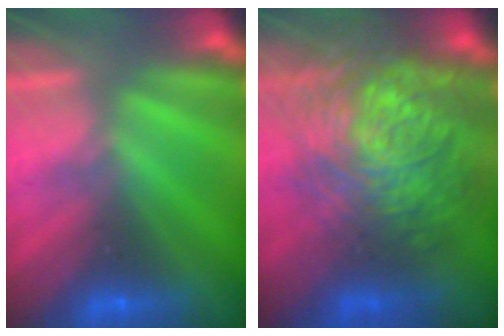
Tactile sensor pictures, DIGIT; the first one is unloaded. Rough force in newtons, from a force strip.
{"total": 7.5}